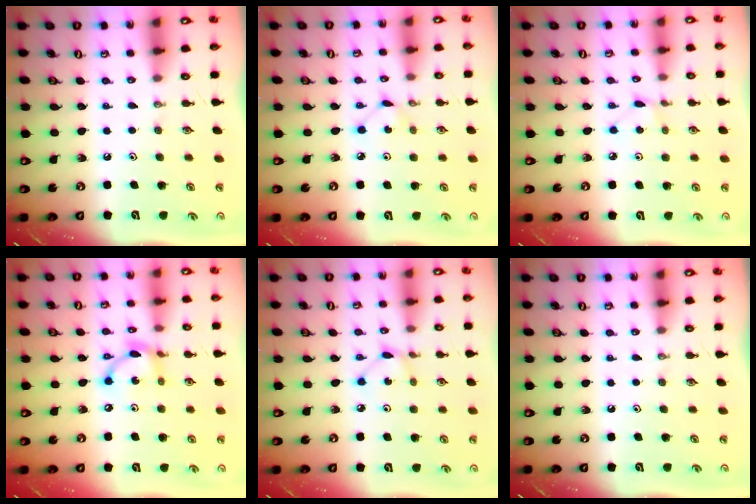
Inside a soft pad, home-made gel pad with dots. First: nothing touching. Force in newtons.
{"total": 2.9, "press": 2.9, "slide": 0.4}
{"total": 2.8, "press": 2.8, "slide": 0.3}
{"total": 9.2, "press": 9.2, "slide": 0.3}
{"total": 2.5, "press": 2.5, "slide": 0.1}
{"total": 0.0}